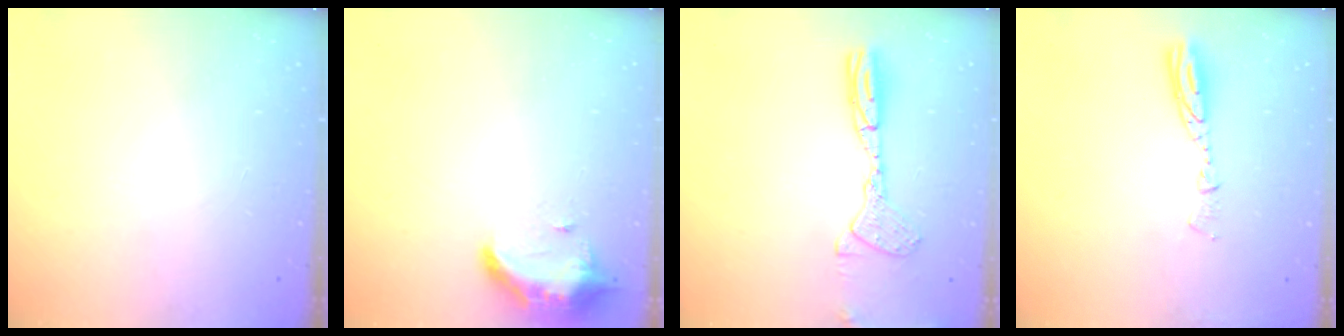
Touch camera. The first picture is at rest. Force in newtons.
{"total": 15.2, "press": 10.5, "slide": 11.0}
{"total": 12.0, "press": 11.8, "slide": 2.5}
{"total": 6.6, "press": 6.6, "slide": 0.6}